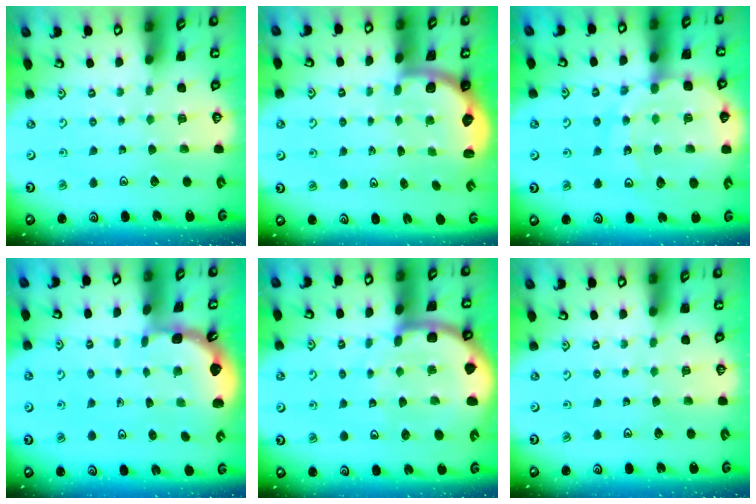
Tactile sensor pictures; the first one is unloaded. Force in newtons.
{"total": 2.4, "press": 2.1, "slide": 1.3}
{"total": 15.6, "press": 15.4, "slide": 2.7}
{"total": 0.9, "press": 0.9, "slide": 0.2}
{"total": 8.8, "press": 8.7, "slide": 1.3}
{"total": 0.0}